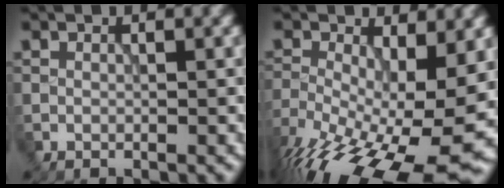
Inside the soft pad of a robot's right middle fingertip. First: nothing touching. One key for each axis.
{"total": 17.3, "fx": -6.7, "fy": 7.3, "fz": 14.1, "tx": -0.262, "ty": -0.027, "tz": -0.097}